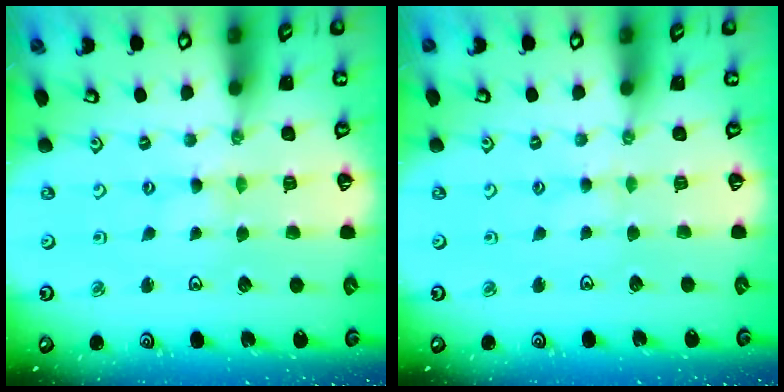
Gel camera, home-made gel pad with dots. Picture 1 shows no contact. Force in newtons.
{"total": 1.5, "press": 1.4, "slide": 0.3}